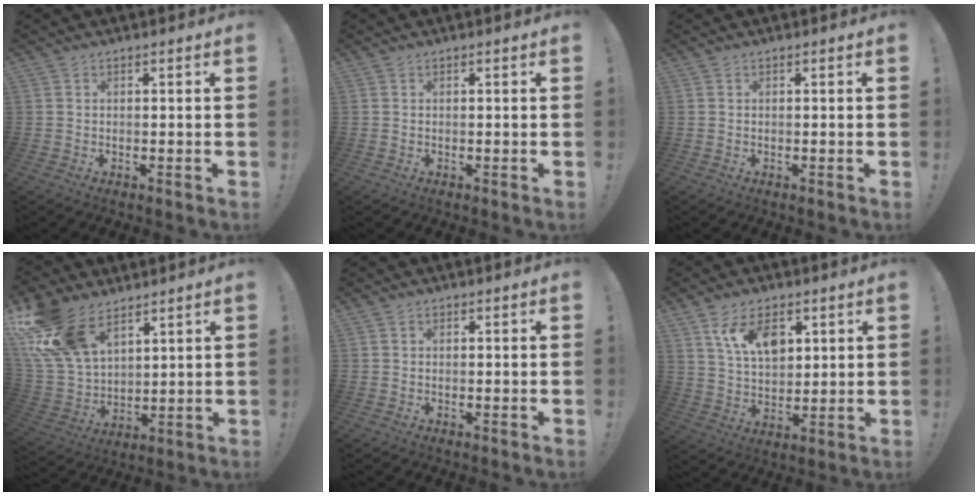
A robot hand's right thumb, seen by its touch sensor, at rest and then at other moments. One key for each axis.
{"total": 0.0}
{"total": 0.0}
{"total": 18.9, "fx": 11.3, "fy": 11.0, "fz": 10.5, "tx": -0.228, "ty": -0.058, "tz": 0.216}
{"total": 0.0}
{"total": 11.4, "fx": 6.0, "fy": 6.5, "fz": 7.1, "tx": -0.116, "ty": -0.020, "tz": 0.110}